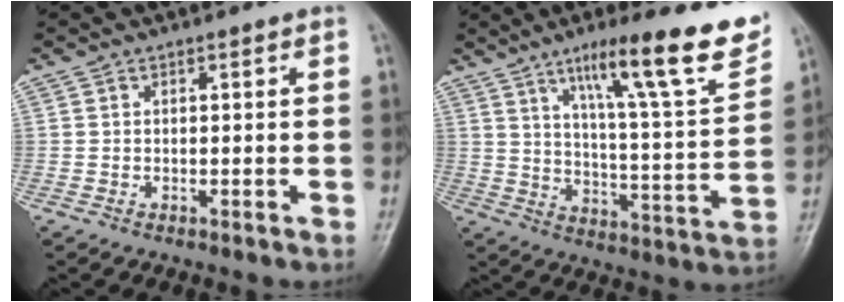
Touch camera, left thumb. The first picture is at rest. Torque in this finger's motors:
{"motor_torque": [0.48, 0.31, 1.43, -1.34, 0.25]}